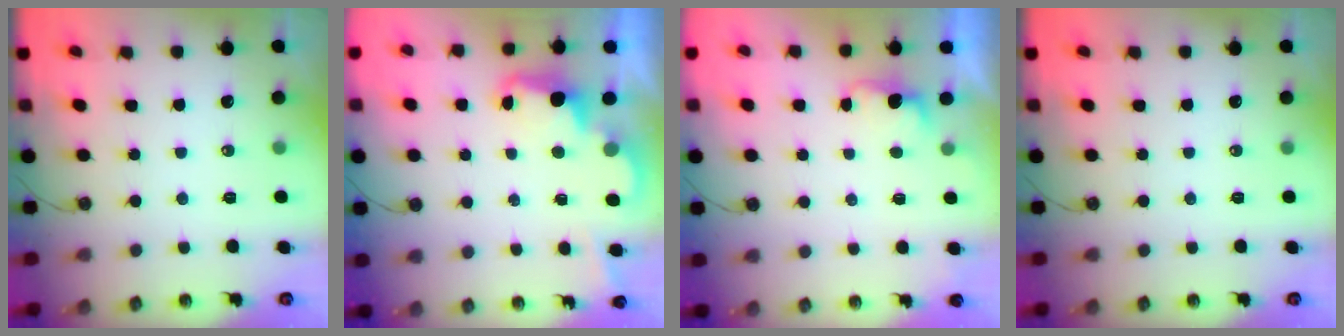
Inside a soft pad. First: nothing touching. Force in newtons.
{"total": 2.6, "press": 2.5, "slide": 0.6}
{"total": 2.1, "press": 2.0, "slide": 0.9}
{"total": 0.0}